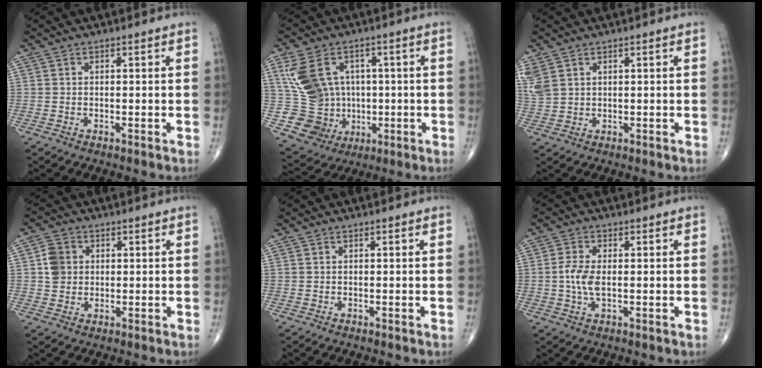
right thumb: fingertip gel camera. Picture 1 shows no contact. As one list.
[{"total": 15.0, "force": [2.0, 12.5, 8.0], "torque": [-0.129, 0.006, 0.061]}, {"total": 5.0, "force": [2.6, 3.2, 2.8], "torque": [-0.078, 0.003, 0.066]}, {"total": 5.0, "force": [0.8, 4.4, 2.3], "torque": [-0.023, 0.002, 0.010]}, {"total": 0.0}, {"total": 4.8, "force": [-0.1, 2.3, 4.2], "torque": [-0.096, 0.001, -0.005]}]